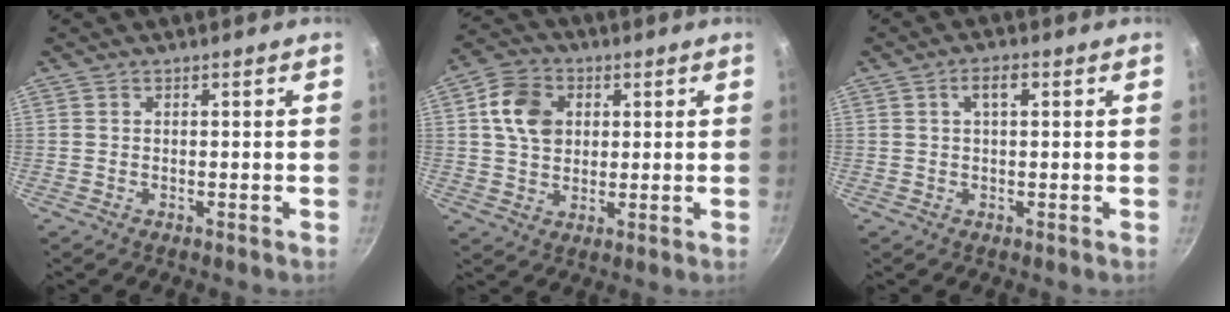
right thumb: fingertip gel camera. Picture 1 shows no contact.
{"total": 9.5, "force": [2.3, 7.3, 5.6], "torque": [-0.081, 0.009, 0.034]}
{"total": 3.1, "force": [1.0, 1.4, 2.6], "torque": [-0.043, 0.009, 0.016]}